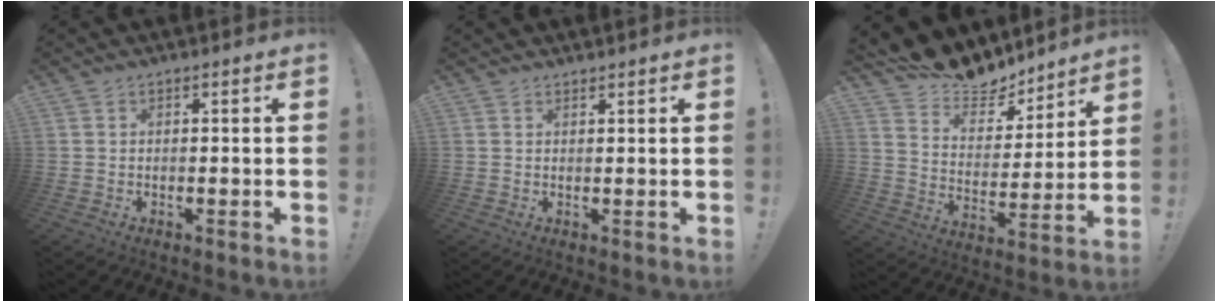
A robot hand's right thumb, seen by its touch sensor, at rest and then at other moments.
{"total": 0.8, "force": [0.7, 0.0, -0.4], "torque": [0.008, -0.001, 0.014]}
{"total": 12.8, "force": [11.7, 4.4, 2.5], "torque": [-0.066, -0.097, 0.213]}